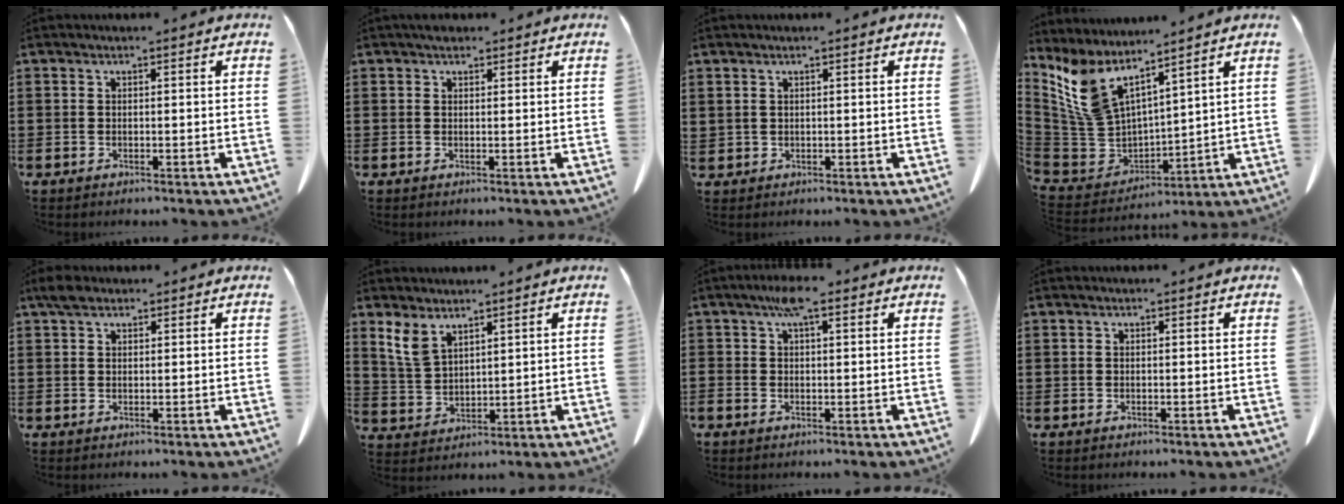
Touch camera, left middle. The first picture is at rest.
{"total": 1.2, "force": [0.9, 0.7, 0.3], "torque": [-0.001, -0.002, 0.018]}
{"total": 0.7, "force": [0.5, 0.5, 0.2], "torque": [-0.008, -0.001, 0.012]}
{"total": 9.2, "force": [6.8, 3.7, 4.9], "torque": [-0.141, -0.042, 0.125]}
{"total": 2.3, "force": [1.6, 1.1, 1.2], "torque": [-0.029, 0.007, 0.030]}
{"total": 5.1, "force": [3.6, 2.2, 2.8], "torque": [-0.068, -0.003, 0.069]}
{"total": 4.0, "force": [1.1, 1.5, 3.5], "torque": [-0.066, 0.006, 0.016]}
{"total": 0.0}